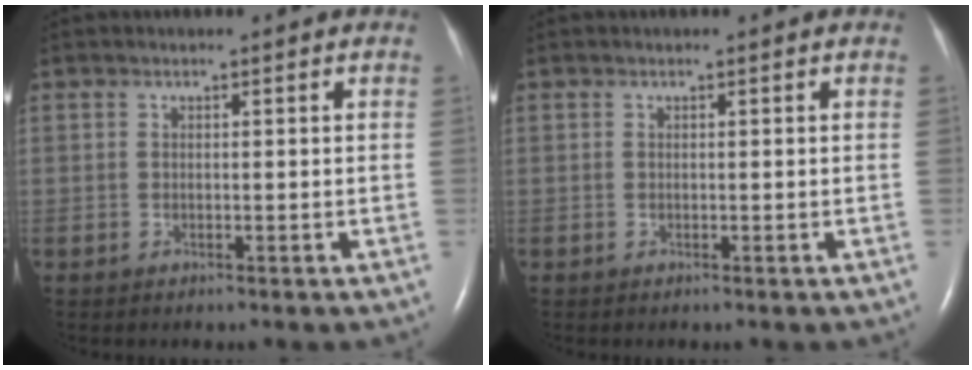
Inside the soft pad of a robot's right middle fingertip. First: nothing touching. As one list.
[{"total": 0.0}]